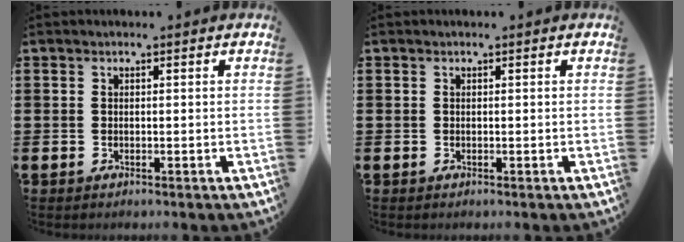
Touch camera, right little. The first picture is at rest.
{"total": 0.0}